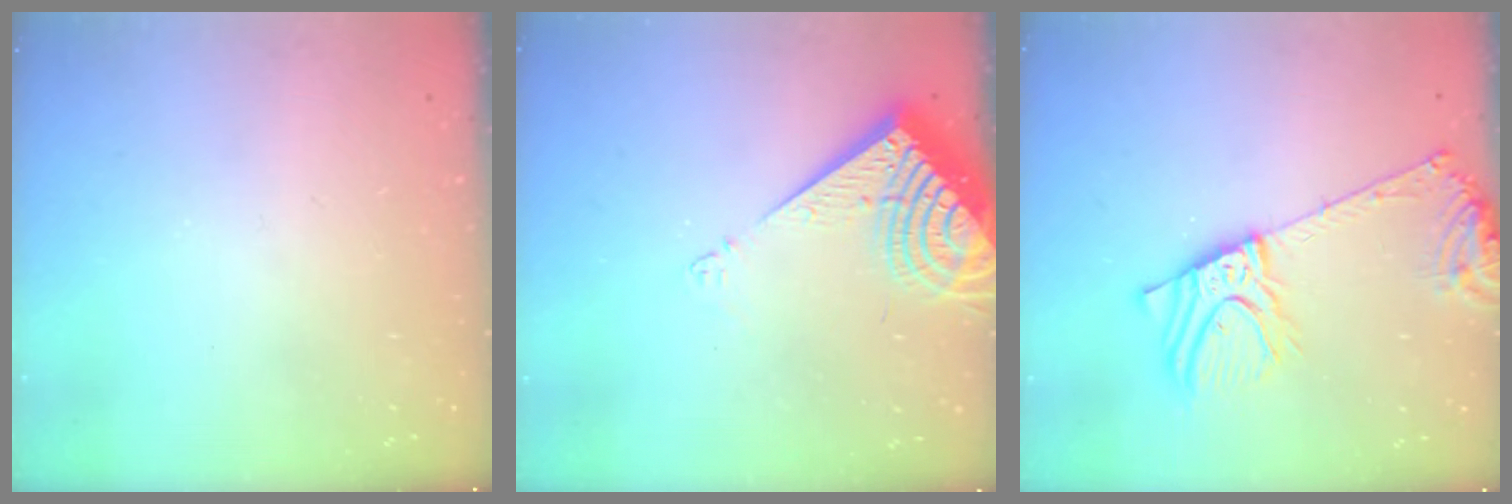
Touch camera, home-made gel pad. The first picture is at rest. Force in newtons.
{"total": 10.8, "press": 10.7, "slide": 1.4}
{"total": 13.9, "press": 13.4, "slide": 3.6}